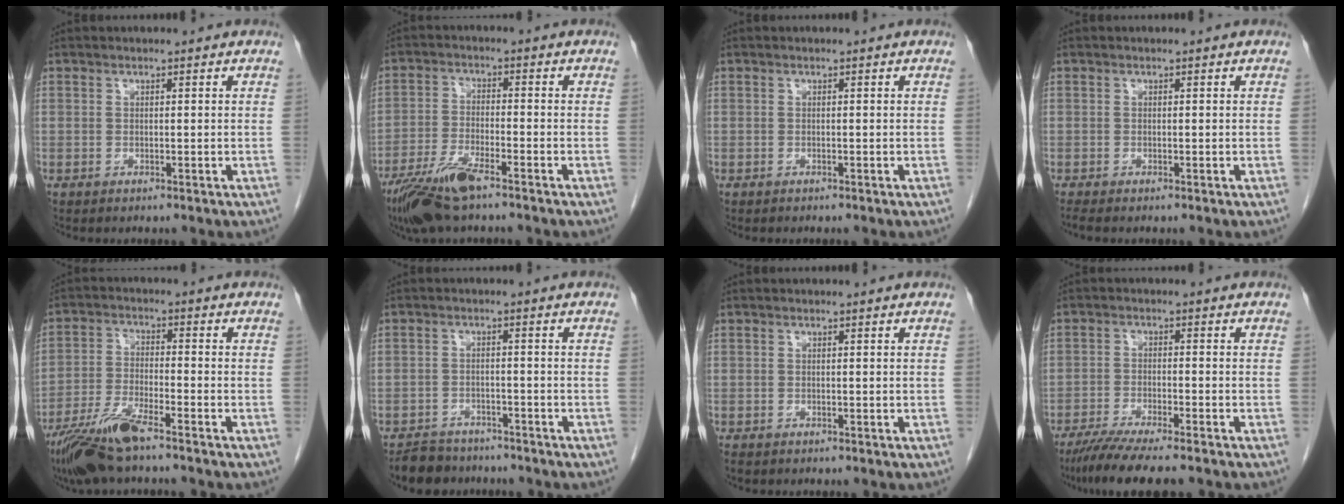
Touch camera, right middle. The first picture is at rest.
{"total": 8.6, "force": [-6.1, 1.5, 5.9], "torque": [-0.121, -0.020, -0.114]}
{"total": 0.0}
{"total": 0.5, "force": [-0.5, -0.2, 0.2], "torque": [-0.007, -0.002, -0.011]}
{"total": 9.1, "force": [-6.8, 1.0, 6.0], "torque": [-0.125, -0.024, -0.129]}
{"total": 5.9, "force": [-5.2, 2.7, 0.7], "torque": [-0.010, -0.002, -0.082]}
{"total": 1.1, "force": [-0.8, 0.6, 0.4], "torque": [-0.009, -0.001, -0.013]}
{"total": 8.8, "force": [-7.2, 0.3, 5.1], "torque": [-0.077, -0.023, -0.118]}